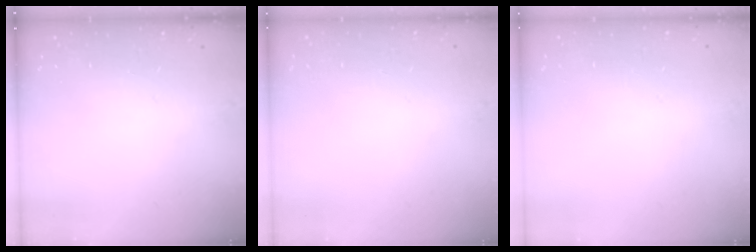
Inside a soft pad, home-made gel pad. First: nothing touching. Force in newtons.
{"total": 0.0}
{"total": 0.0}